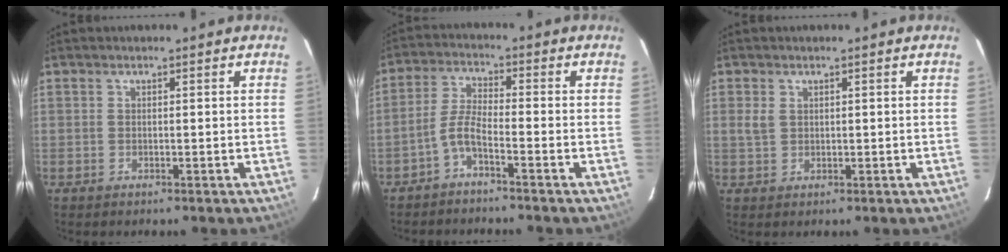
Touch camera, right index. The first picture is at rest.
{"total": 3.9, "force": [-2.6, 0.4, 2.8], "torque": [-0.075, 0.014, -0.056]}
{"total": 2.2, "force": [0.6, 1.7, 1.2], "torque": [-0.024, 0.004, 0.014]}